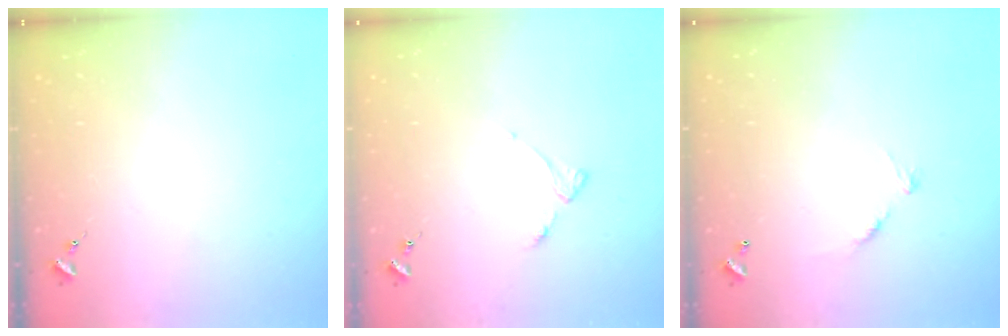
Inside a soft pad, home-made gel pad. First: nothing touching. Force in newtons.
{"total": 3.8, "press": 3.8, "slide": 0.5}
{"total": 7.3, "press": 7.3, "slide": 0.5}